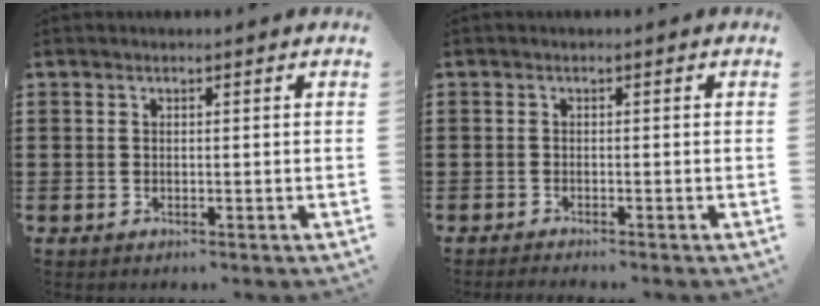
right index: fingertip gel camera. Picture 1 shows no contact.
{"total": 0.9, "force": [-0.9, -0.1, 0.0], "torque": [-0.002, 0.000, -0.017]}